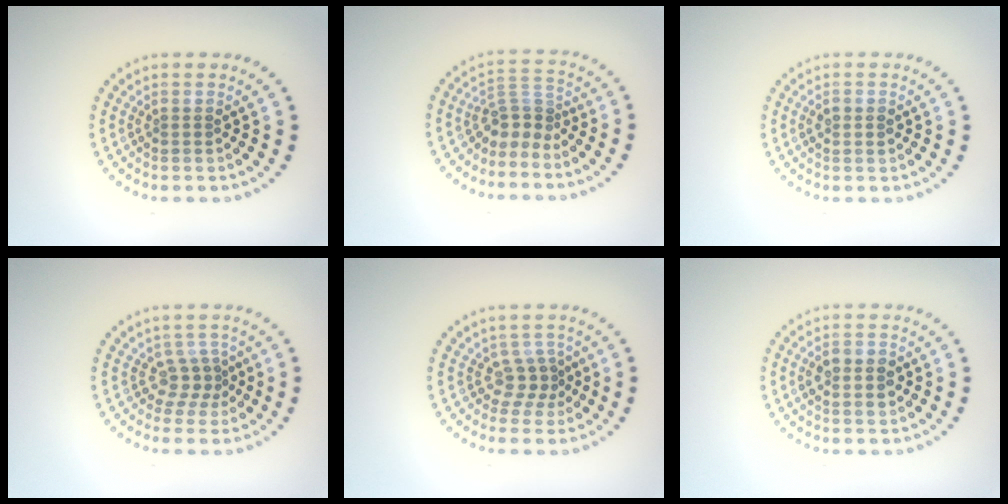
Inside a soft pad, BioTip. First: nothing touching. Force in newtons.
{"total": 2.8, "press": 1.8, "slide": 2.2}
{"total": 1.2, "press": 1.2, "slide": 0.1}
{"total": 2.2, "press": 1.5, "slide": 1.6}
{"total": 2.0, "press": 1.4, "slide": 1.4}
{"total": 2.6, "press": 2.6, "slide": 0.2}